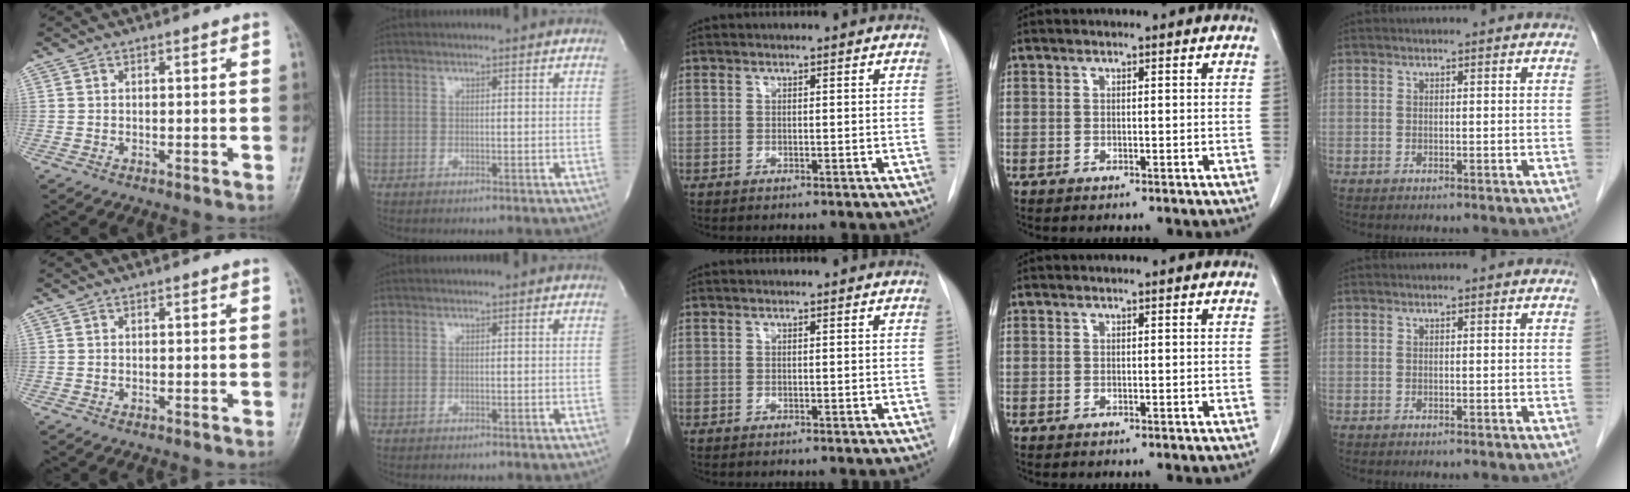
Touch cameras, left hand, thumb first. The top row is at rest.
{}